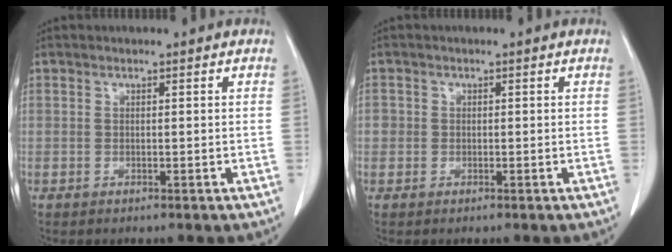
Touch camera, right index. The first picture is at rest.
{"total": 1.4, "force": [0.0, 1.4, 0.2], "torque": [0.008, 0.005, -0.002]}